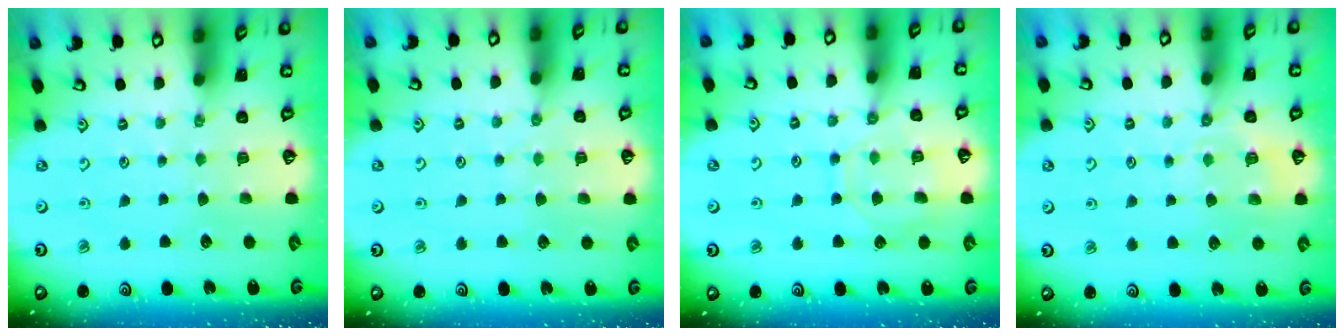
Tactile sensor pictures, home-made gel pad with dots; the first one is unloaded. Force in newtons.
{"total": 2.9, "press": 2.9, "slide": 0.2}
{"total": 10.1, "press": 10.0, "slide": 1.1}
{"total": 6.4, "press": 6.3, "slide": 1.0}